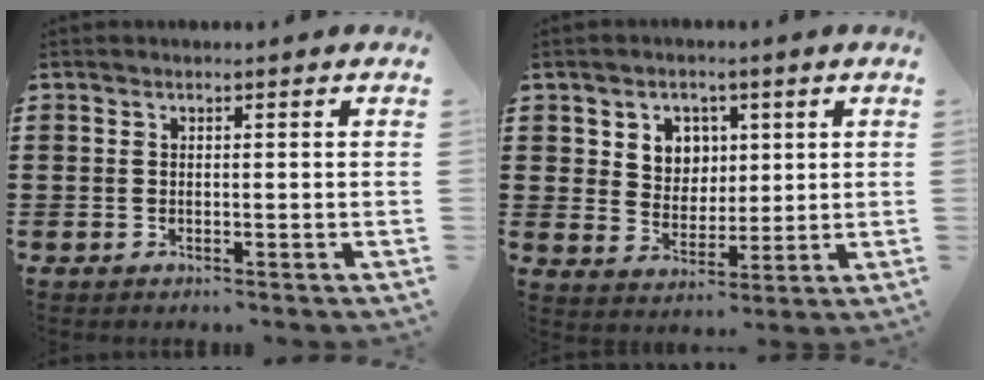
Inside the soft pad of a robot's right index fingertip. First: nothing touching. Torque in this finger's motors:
{"motor_torque": [0.69, 0.57, 0.15, 0.06]}